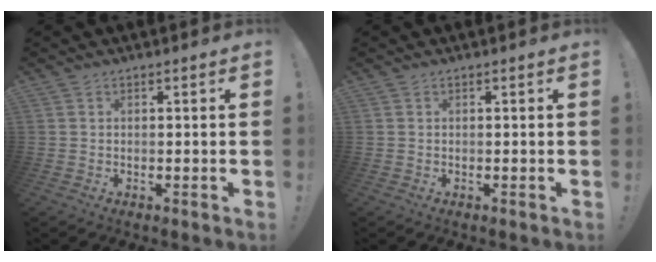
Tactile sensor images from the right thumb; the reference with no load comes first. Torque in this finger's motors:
{"motor_torque": [-0.02, -0.12, 0.24, 0.06, -0.07]}